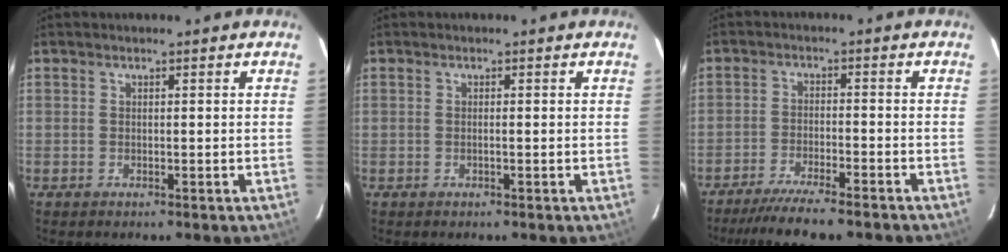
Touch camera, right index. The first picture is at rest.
{"total": 0.6, "force": [-0.1, -0.1, 0.5], "torque": [-0.010, 0.003, -0.003]}
{"total": 11.4, "force": [-9.8, 1.6, 5.5], "torque": [-0.122, -0.024, -0.156]}